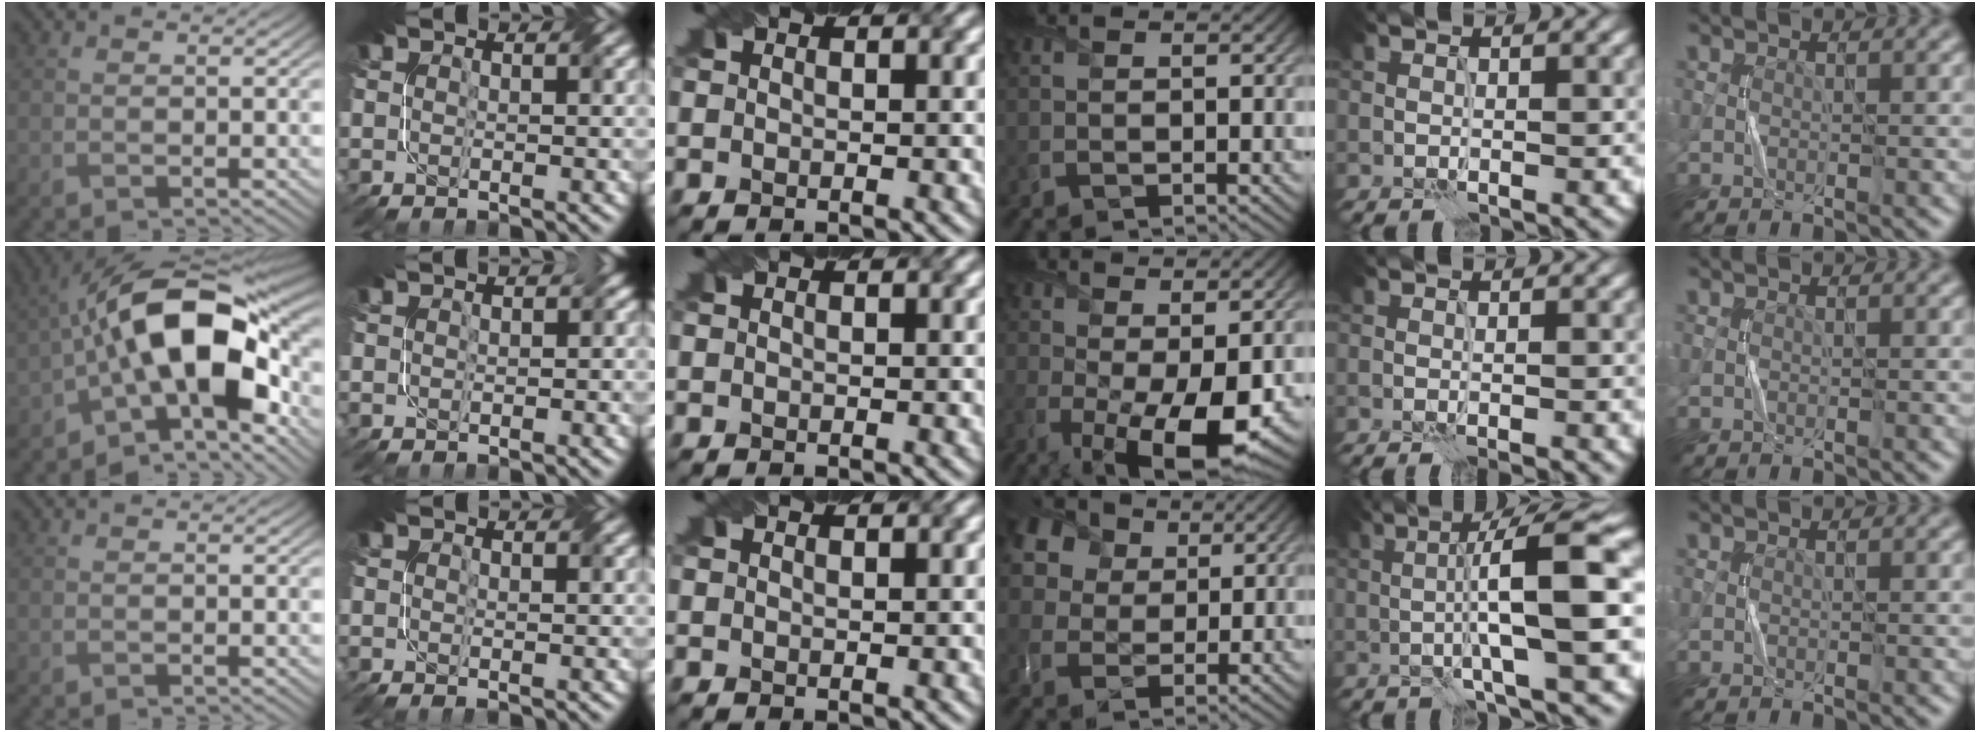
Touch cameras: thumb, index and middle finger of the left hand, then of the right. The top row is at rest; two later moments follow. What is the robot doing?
{"motion": "fold", "object": "napkin"}